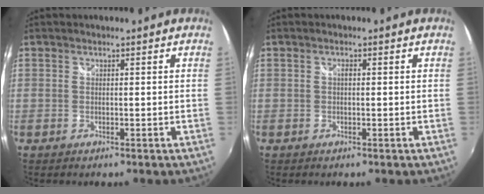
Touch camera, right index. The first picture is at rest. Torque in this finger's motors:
{"motor_torque": [0.63, 0.19, 0.18, 0.04]}